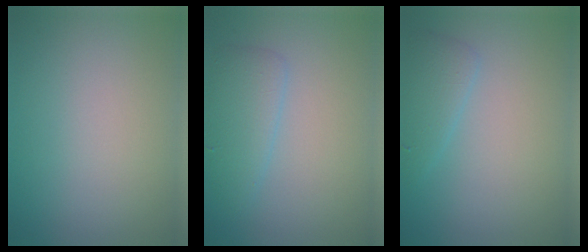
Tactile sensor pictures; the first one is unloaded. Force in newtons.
{"total": 2.6, "press": 2.6, "slide": 0.1}
{"total": 1.9, "press": 1.9, "slide": 0.1}